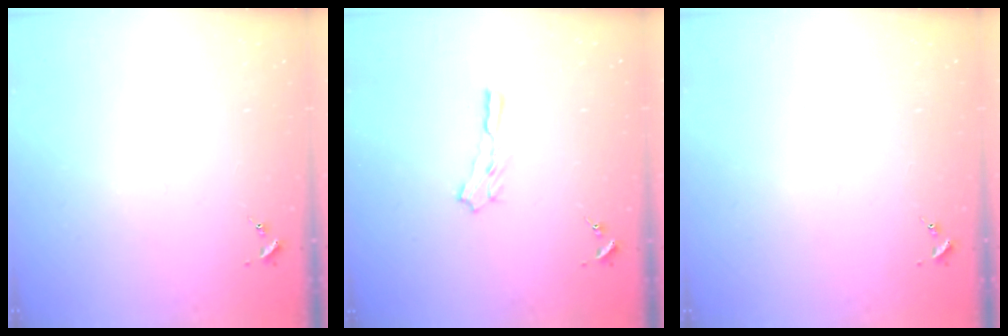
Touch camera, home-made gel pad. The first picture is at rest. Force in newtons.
{"total": 4.7, "press": 4.6, "slide": 0.5}
{"total": 0.0}